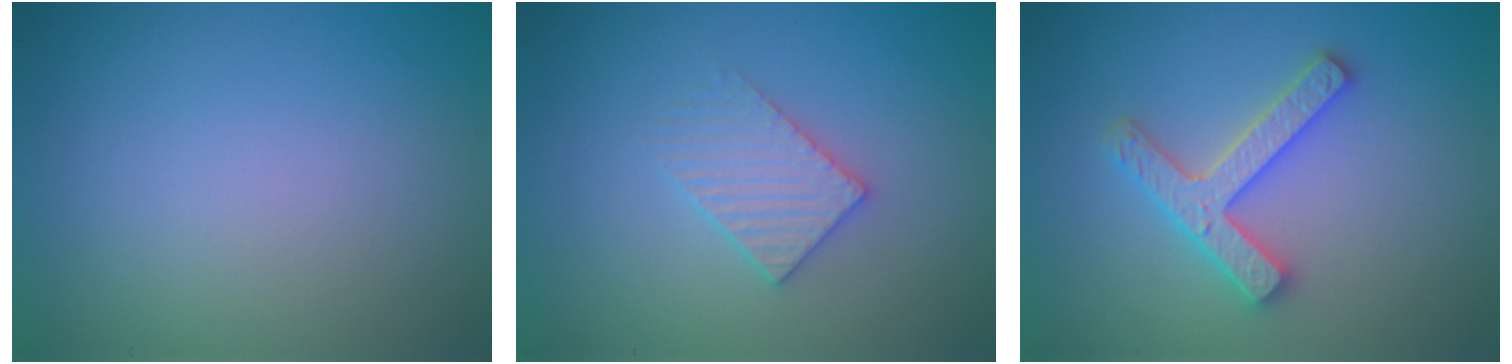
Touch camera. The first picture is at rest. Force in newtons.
{"total": 2.7, "press": 2.7, "slide": 0.5}
{"total": 4.2, "press": 4.2, "slide": 0.7}